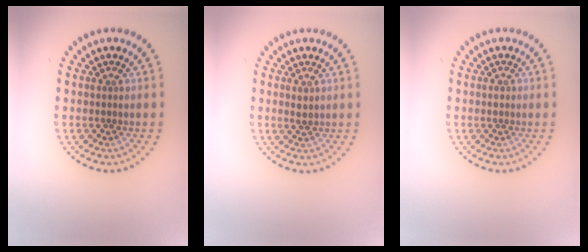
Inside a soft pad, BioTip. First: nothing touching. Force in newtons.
{"total": 0.9, "press": 0.9, "slide": 0.2}
{"total": 0.7, "press": 0.7, "slide": 0.1}